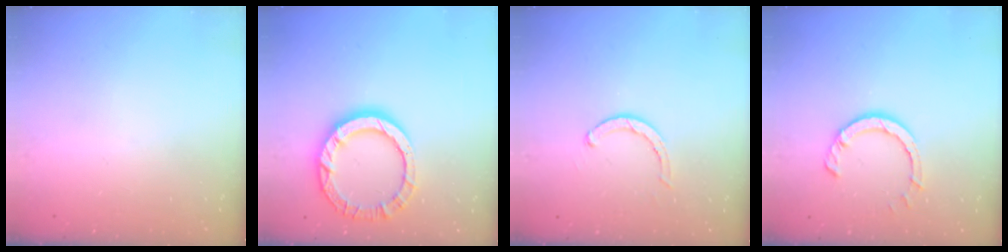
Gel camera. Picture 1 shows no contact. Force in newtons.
{"total": 11.5, "press": 11.5, "slide": 0.9}
{"total": 2.8, "press": 2.8, "slide": 0.2}
{"total": 5.5, "press": 5.5, "slide": 0.2}